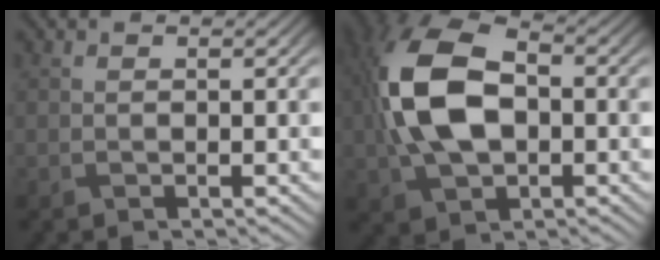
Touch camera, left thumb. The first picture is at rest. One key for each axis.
{"total": 12.9, "fx": 0.1, "fy": 8.0, "fz": 10.1, "tx": -0.244, "ty": 0.013, "tz": -0.004}